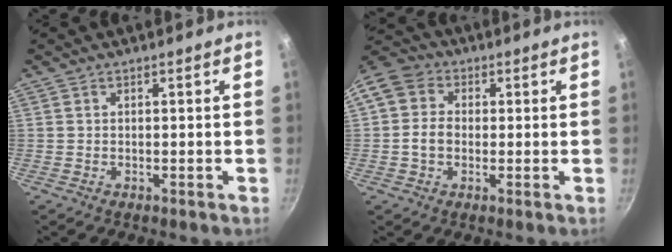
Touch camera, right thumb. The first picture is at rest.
{"total": 8.7, "force": [0.2, 7.3, 4.8], "torque": [-0.073, 0.020, -0.011]}